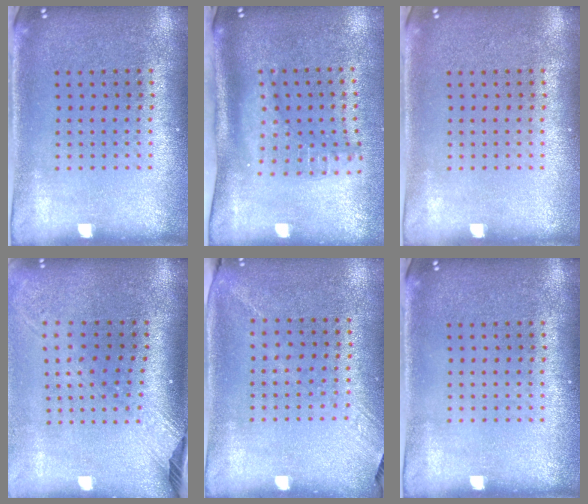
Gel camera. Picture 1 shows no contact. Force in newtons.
{"total": 2.2, "press": 1.7, "slide": 1.5}
{"total": 0.0}
{"total": 2.4, "press": 1.7, "slide": 1.6}
{"total": 1.4, "press": 1.0, "slide": 0.9}
{"total": 0.0}